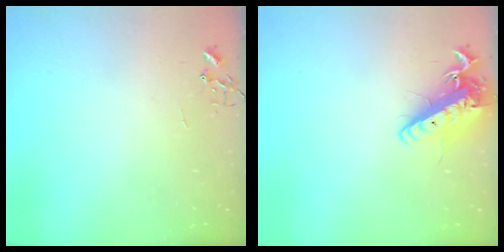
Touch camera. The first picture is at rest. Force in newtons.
{"total": 15.0, "press": 14.7, "slide": 2.8}